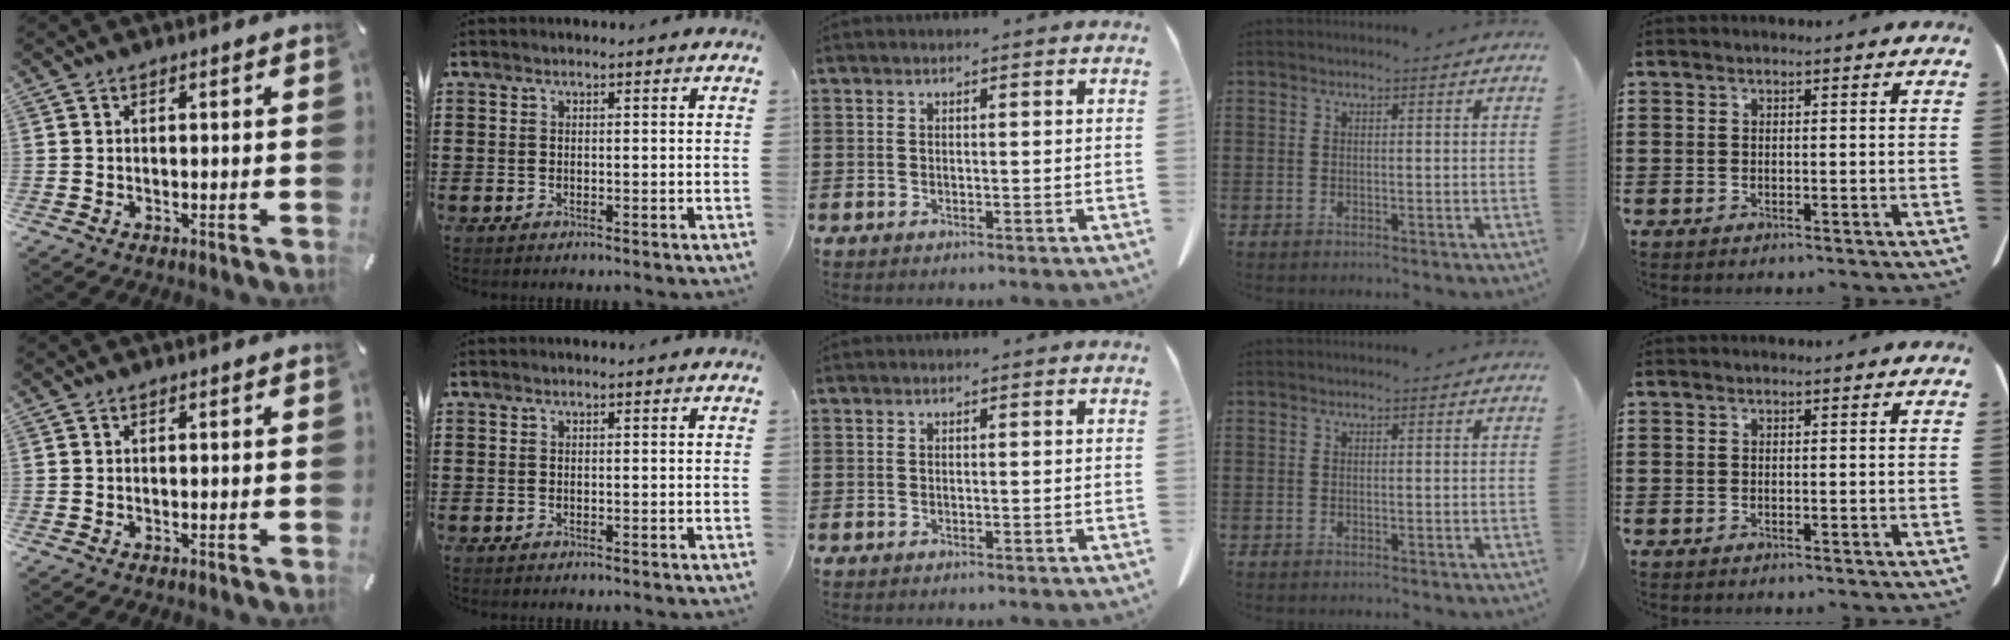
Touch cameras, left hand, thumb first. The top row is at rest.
{}